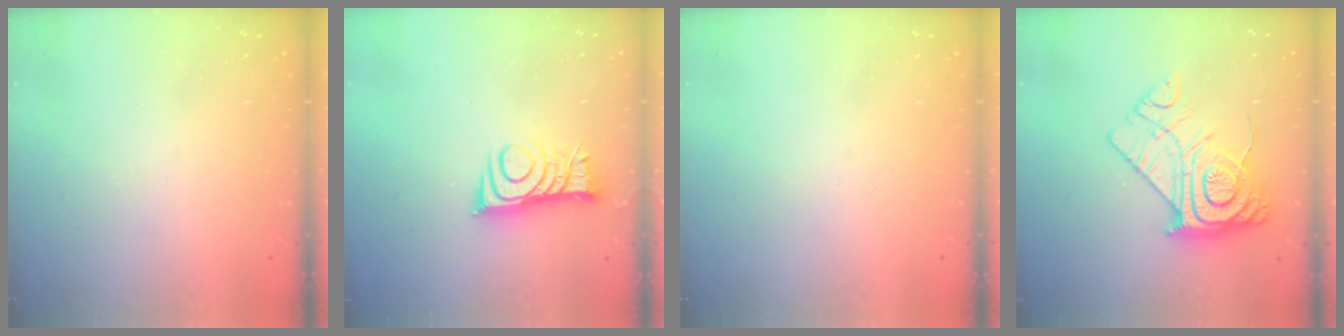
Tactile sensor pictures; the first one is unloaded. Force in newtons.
{"total": 8.8, "press": 8.8, "slide": 0.1}
{"total": 0.0}
{"total": 16.4, "press": 16.3, "slide": 1.7}